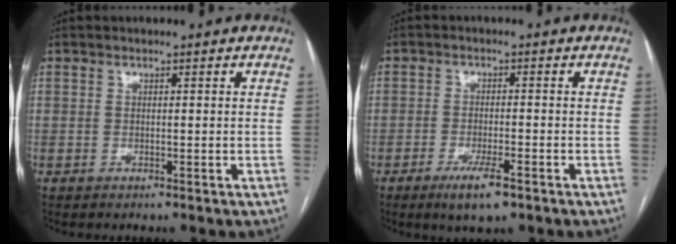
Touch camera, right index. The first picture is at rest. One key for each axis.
{"total": 5.0, "fx": -3.1, "fy": 1.0, "fz": 3.9, "tx": -0.075, "ty": -0.007, "tz": -0.048}